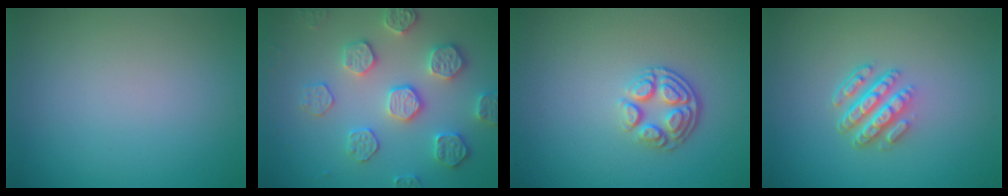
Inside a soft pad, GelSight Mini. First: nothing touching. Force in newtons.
{"total": 4.6, "press": 4.5, "slide": 0.8}
{"total": 3.1, "press": 2.4, "slide": 1.9}
{"total": 4.7, "press": 3.3, "slide": 3.3}